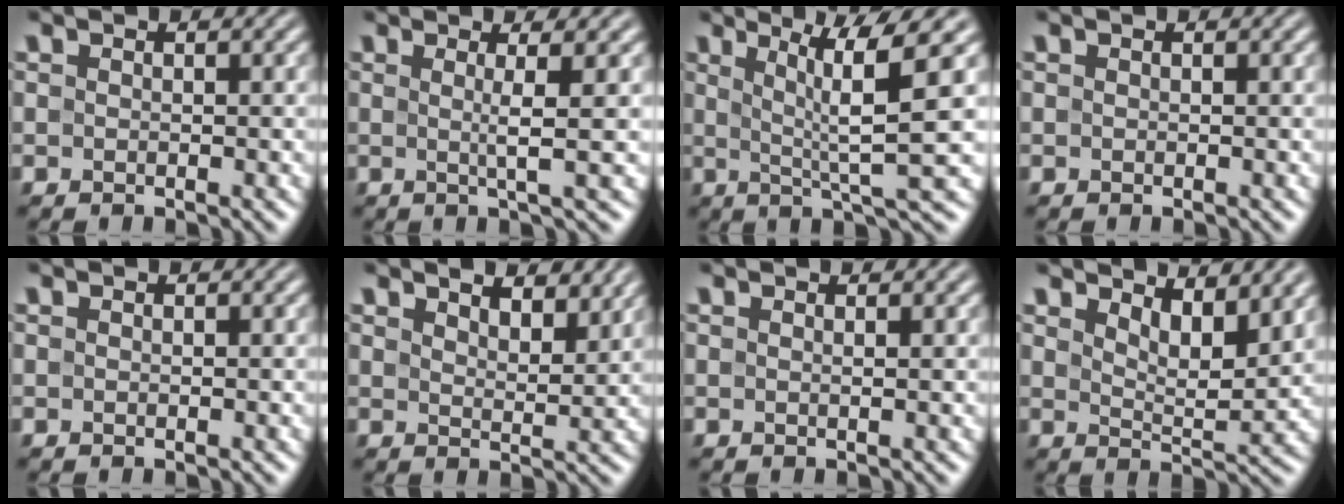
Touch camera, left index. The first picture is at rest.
{"total": 2.8, "force": [0.5, 0.3, 2.7], "torque": [-0.051, 0.001, 0.000]}
{"total": 6.7, "force": [1.7, 0.6, 6.5], "torque": [-0.106, 0.001, 0.033]}
{"total": 0.0}
{"total": 0.0}
{"total": 5.1, "force": [4.0, 1.7, 2.7], "torque": [-0.028, 0.005, 0.043]}
{"total": 0.9, "force": [0.4, 0.4, 0.7], "torque": [-0.002, 0.002, 0.000]}
{"total": 4.4, "force": [3.2, 1.3, 2.7], "torque": [-0.044, -0.009, 0.053]}